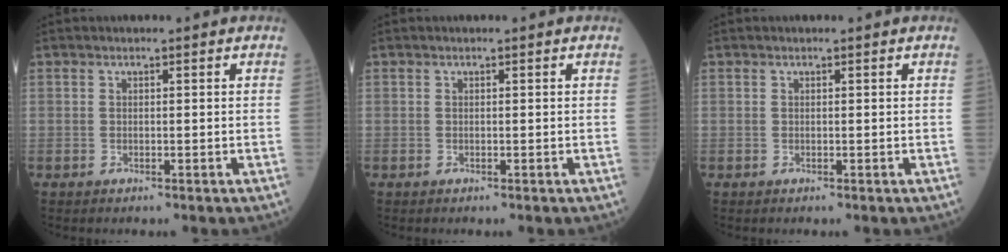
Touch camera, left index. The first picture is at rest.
{"total": 0.0}
{"total": 0.0}